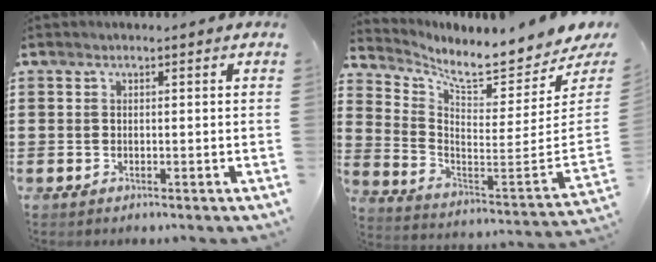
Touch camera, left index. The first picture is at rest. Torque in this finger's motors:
{"motor_torque": [-0.51, -1.62, 0.20, 0.04]}